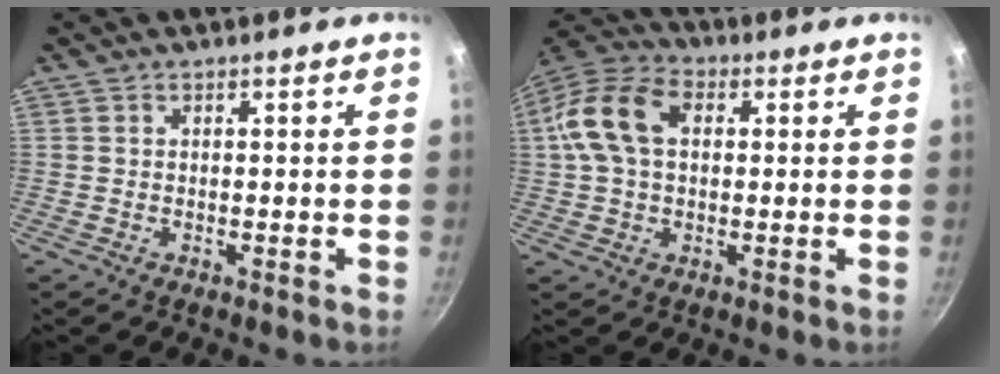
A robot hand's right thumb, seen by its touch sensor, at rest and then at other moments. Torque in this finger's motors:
{"motor_torque": [0.57, 1.54, 0.27, -0.27, 0.14]}